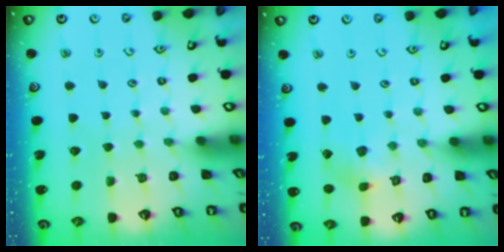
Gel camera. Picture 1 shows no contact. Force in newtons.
{"total": 4.8, "press": 4.7, "slide": 0.6}